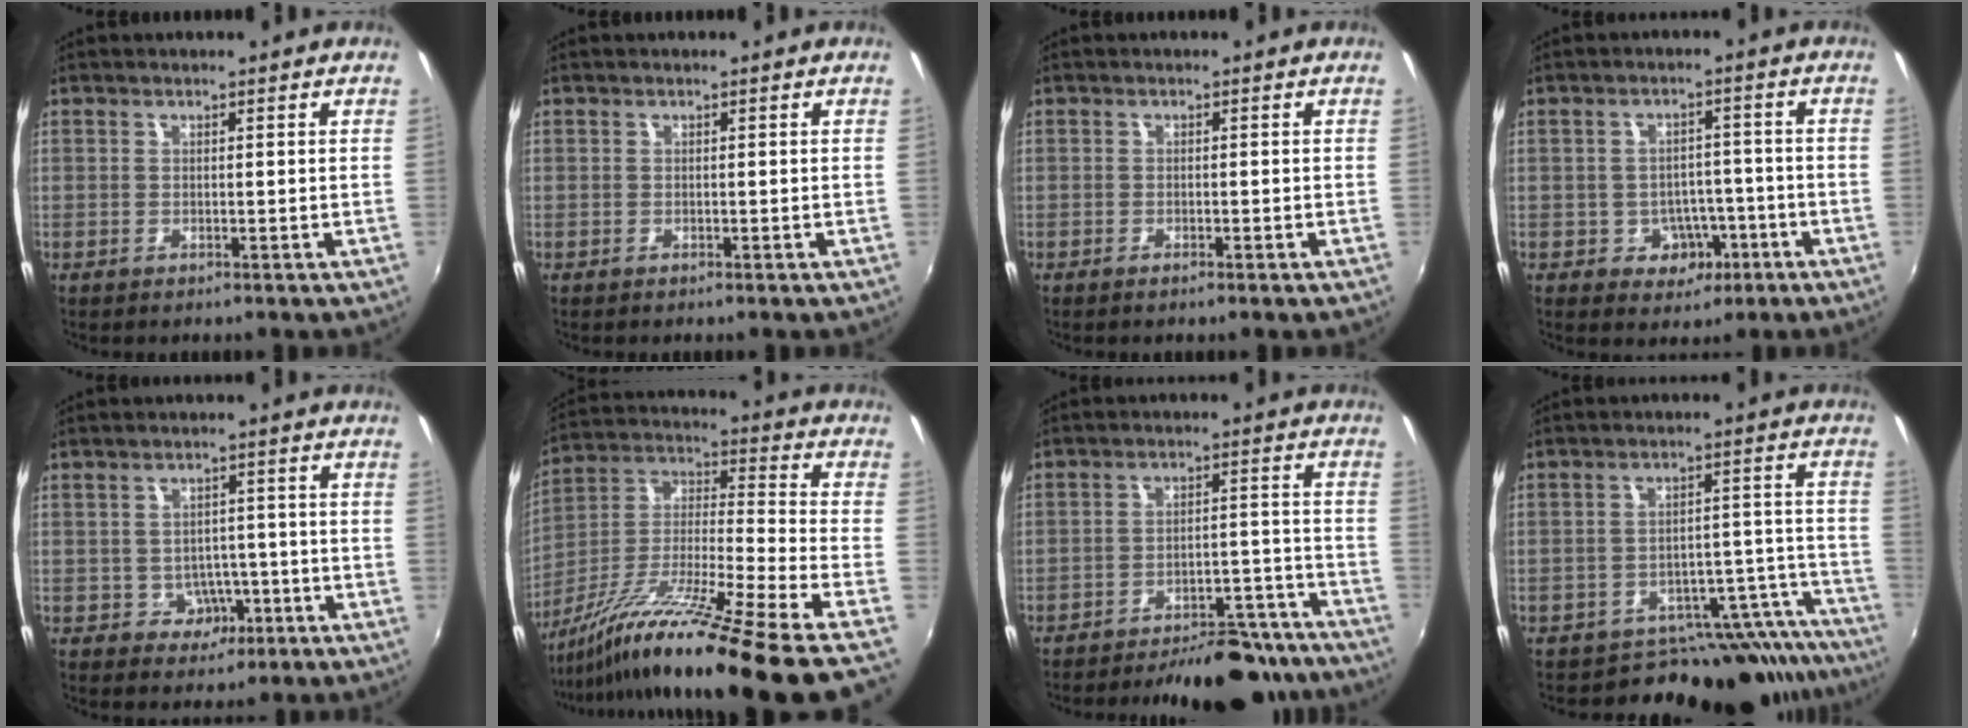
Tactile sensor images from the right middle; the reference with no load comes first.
{"total": 0.0}
{"total": 1.0, "force": [-0.9, 0.1, 0.5], "torque": [-0.011, -0.003, -0.016]}
{"total": 5.9, "force": [-2.6, 4.9, 2.1], "torque": [-0.042, 0.015, -0.020]}
{"total": 4.5, "force": [-1.9, 4.0, 1.1], "torque": [-0.031, 0.010, -0.013]}
{"total": 25.0, "force": [-19.2, -1.7, 16.0], "torque": [-0.248, -0.053, -0.327]}
{"total": 19.4, "force": [-17.3, 5.7, 6.7], "torque": [-0.095, 0.035, -0.202]}
{"total": 17.6, "force": [-16.5, 5.3, 2.9], "torque": [-0.013, 0.041, -0.220]}